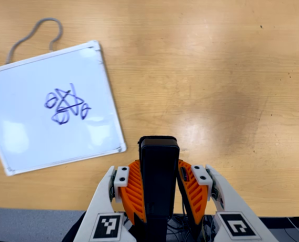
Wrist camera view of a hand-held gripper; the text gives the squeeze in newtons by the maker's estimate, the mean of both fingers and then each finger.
{"total": 4.7, "left": 3.3, "right": 6.0}